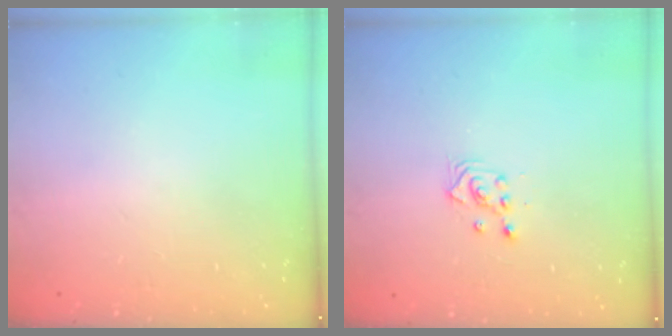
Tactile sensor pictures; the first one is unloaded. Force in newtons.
{"total": 2.3, "press": 2.3, "slide": 0.3}